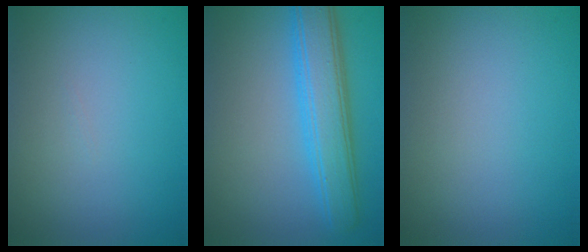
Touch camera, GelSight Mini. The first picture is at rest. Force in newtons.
{"total": 5.7, "press": 5.7, "slide": 0.1}
{"total": 0.0}